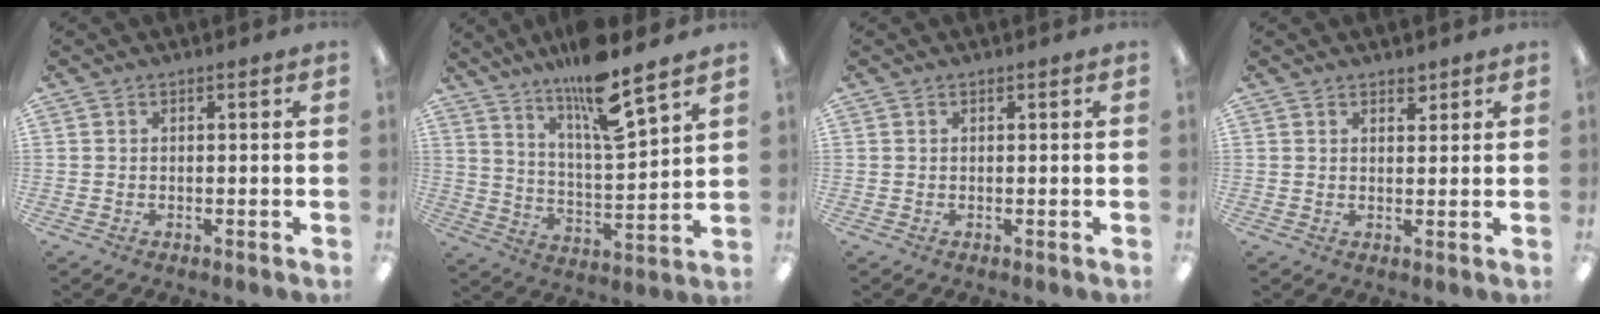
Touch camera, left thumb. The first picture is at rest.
{"total": 13.1, "force": [10.8, 1.4, 7.3], "torque": [-0.127, -0.073, 0.179]}
{"total": 0.0}
{"total": 2.4, "force": [1.9, 1.1, 0.8], "torque": [-0.003, -0.009, 0.032]}